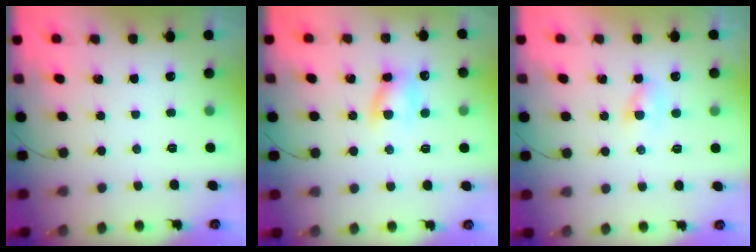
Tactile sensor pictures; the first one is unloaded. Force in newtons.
{"total": 7.5, "press": 7.3, "slide": 1.8}
{"total": 2.3, "press": 2.1, "slide": 0.9}